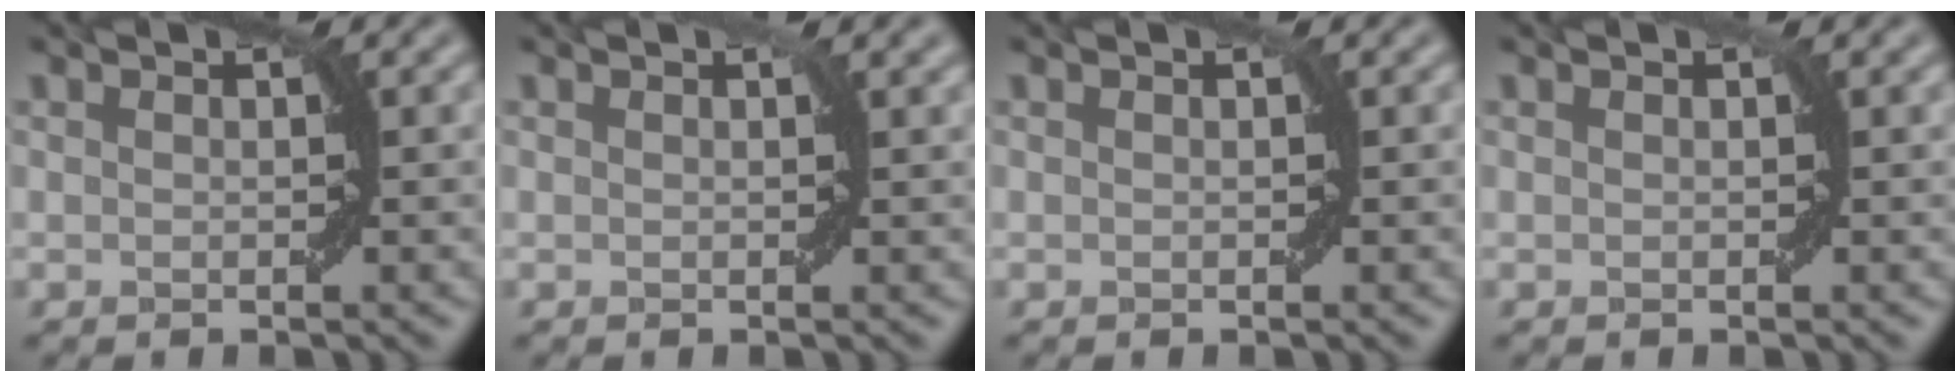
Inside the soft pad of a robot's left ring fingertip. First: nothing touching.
{"total": 0.7, "force": [0.4, 0.0, 0.5], "torque": [-0.004, 0.001, 0.007]}
{"total": 0.0}
{"total": 0.0}